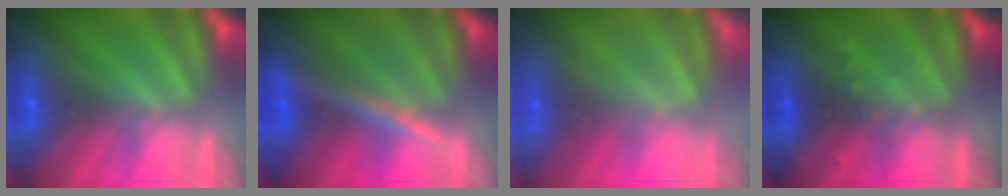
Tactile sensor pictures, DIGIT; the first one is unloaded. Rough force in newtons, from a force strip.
{"total": 2.4}
{"total": 2.2}
{"total": 2.8}